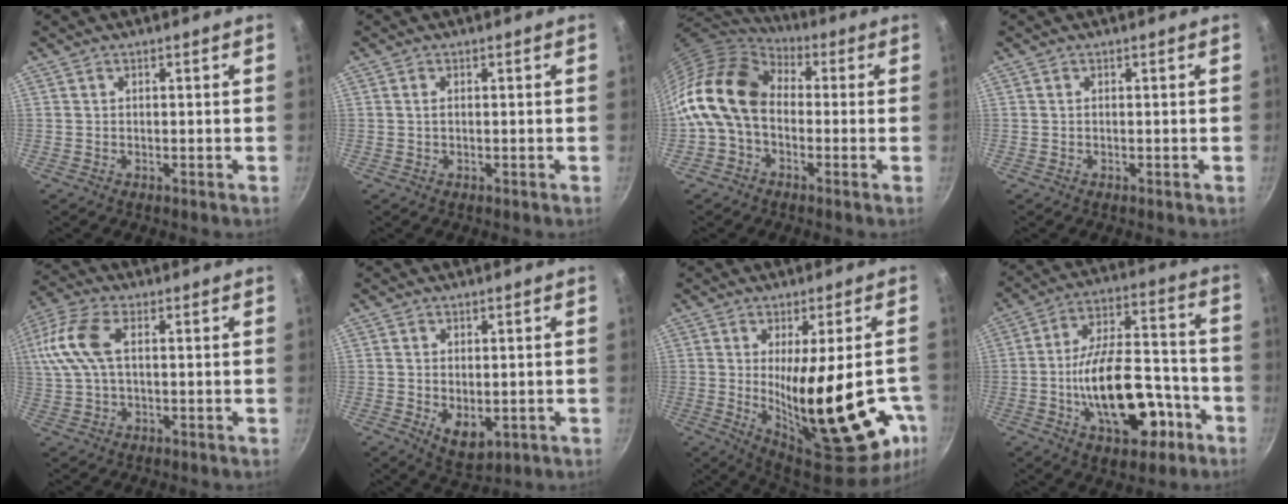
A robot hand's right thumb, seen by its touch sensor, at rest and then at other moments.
{"total": 0.9, "force": [0.2, 0.4, 0.8], "torque": [-0.015, 0.001, 0.002]}
{"total": 16.9, "force": [-0.5, 12.1, 11.8], "torque": [-0.215, 0.034, -0.028]}
{"total": 0.0}
{"total": 13.3, "force": [2.6, 7.2, 10.9], "torque": [-0.242, 0.023, 0.040]}
{"total": 5.9, "force": [-0.6, 3.7, 4.6], "torque": [-0.067, -0.016, 0.002]}
{"total": 26.2, "force": [-4.7, 8.7, 24.2], "torque": [-0.316, -0.038, -0.038]}
{"total": 20.6, "force": [-7.1, 10.6, 16.1], "torque": [-0.228, 0.065, -0.098]}